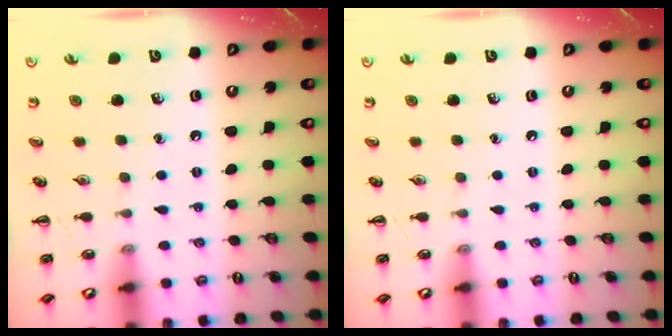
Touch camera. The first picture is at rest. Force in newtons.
{"total": 0.0}